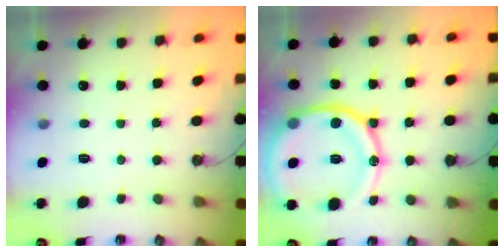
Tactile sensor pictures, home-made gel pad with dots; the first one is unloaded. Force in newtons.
{"total": 23.0, "press": 22.9, "slide": 2.7}